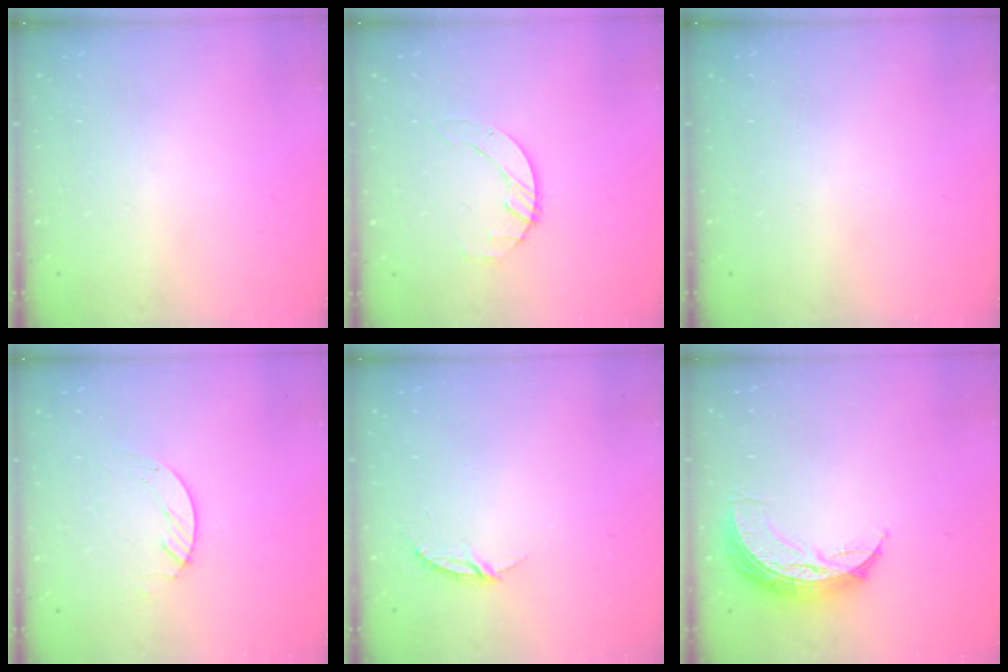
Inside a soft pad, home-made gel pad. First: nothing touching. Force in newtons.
{"total": 2.0, "press": 2.0, "slide": 0.3}
{"total": 0.0}
{"total": 2.4, "press": 2.4, "slide": 0.2}
{"total": 3.8, "press": 3.8, "slide": 0.2}
{"total": 9.9, "press": 9.9, "slide": 0.6}